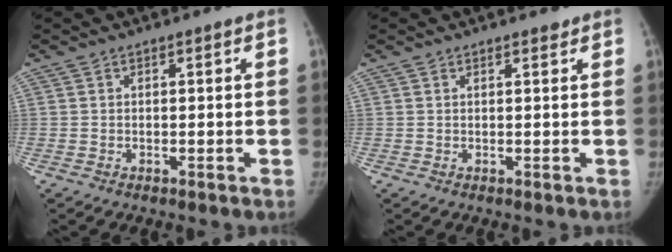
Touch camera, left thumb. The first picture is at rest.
{"total": 0.8, "force": [0.7, 0.3, 0.3], "torque": [-0.007, -0.004, 0.009]}